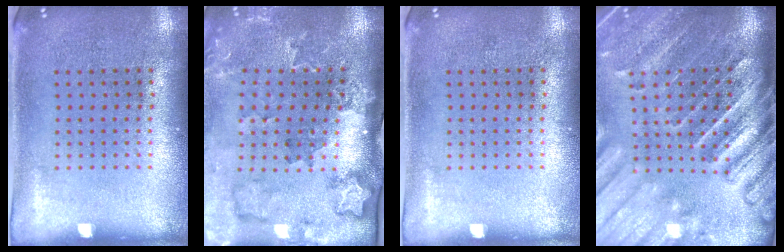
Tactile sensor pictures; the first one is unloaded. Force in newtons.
{"total": 2.1, "press": 2.0, "slide": 0.7}
{"total": 0.0}
{"total": 4.1, "press": 3.5, "slide": 2.2}